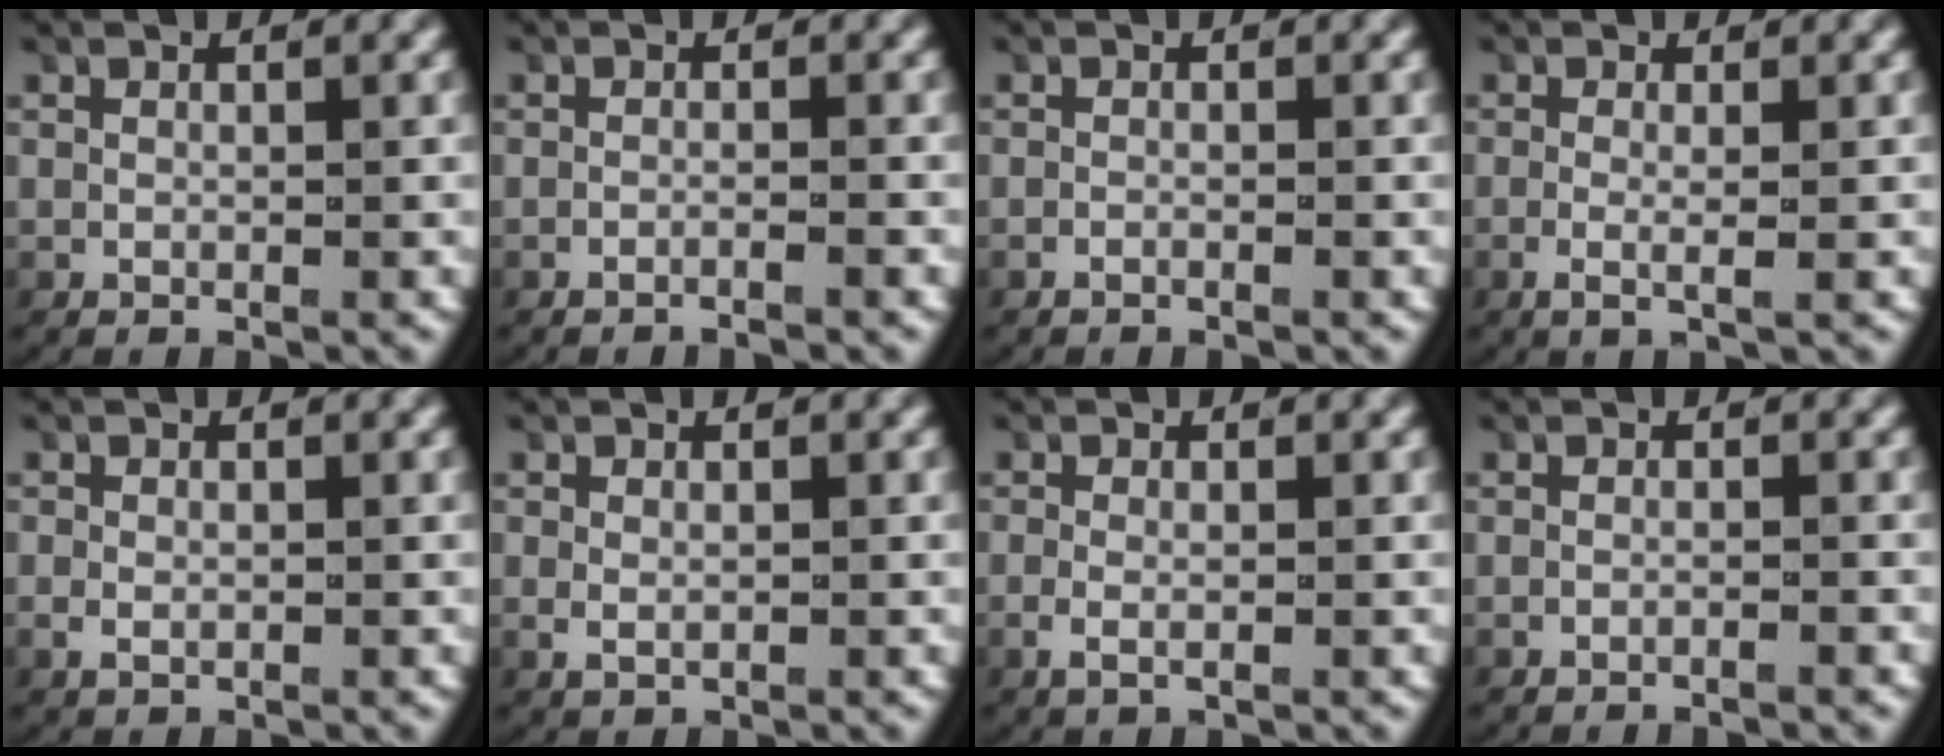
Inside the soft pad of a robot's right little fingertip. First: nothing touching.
{"total": 1.2, "force": [-1.1, -0.2, 0.5], "torque": [-0.010, 0.004, -0.023]}
{"total": 0.6, "force": [-0.6, 0.1, 0.2], "torque": [-0.005, 0.002, -0.014]}
{"total": 1.8, "force": [-0.5, 0.3, 1.7], "torque": [-0.051, -0.015, -0.004]}
{"total": 0.9, "force": [-0.2, 0.6, 0.7], "torque": [-0.022, -0.005, 0.002]}
{"total": 0.8, "force": [0.1, 0.5, 0.6], "torque": [-0.021, -0.009, 0.011]}
{"total": 1.4, "force": [-0.6, 0.6, 1.1], "torque": [-0.038, -0.011, -0.006]}
{"total": 0.8, "force": [-0.7, -0.1, 0.2], "torque": [-0.003, 0.005, -0.016]}